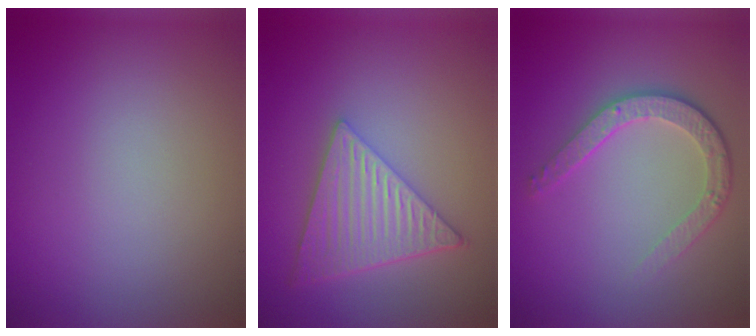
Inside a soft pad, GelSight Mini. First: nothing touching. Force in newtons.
{"total": 6.8, "press": 4.9, "slide": 4.7}
{"total": 3.8, "press": 3.0, "slide": 2.3}